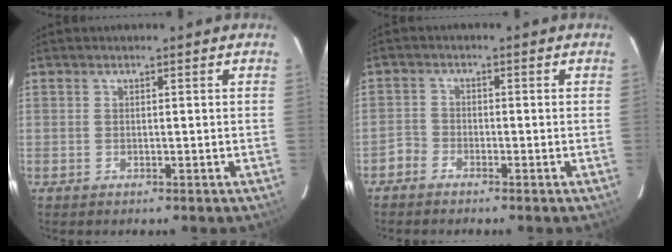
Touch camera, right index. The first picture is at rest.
{"total": 2.4, "force": [-1.9, 1.5, 0.0], "torque": [-0.004, 0.007, -0.042]}